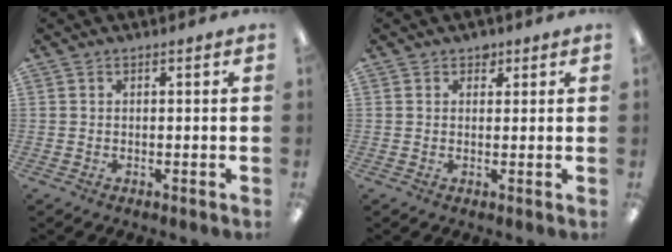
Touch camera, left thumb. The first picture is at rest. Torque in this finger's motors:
{"motor_torque": [0.13, -0.09, 0.42, 0.02, 0.00]}